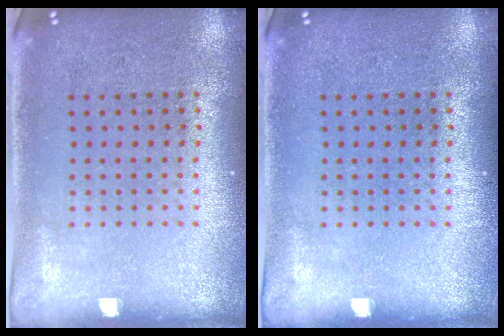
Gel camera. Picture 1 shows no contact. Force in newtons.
{"total": 0.0}